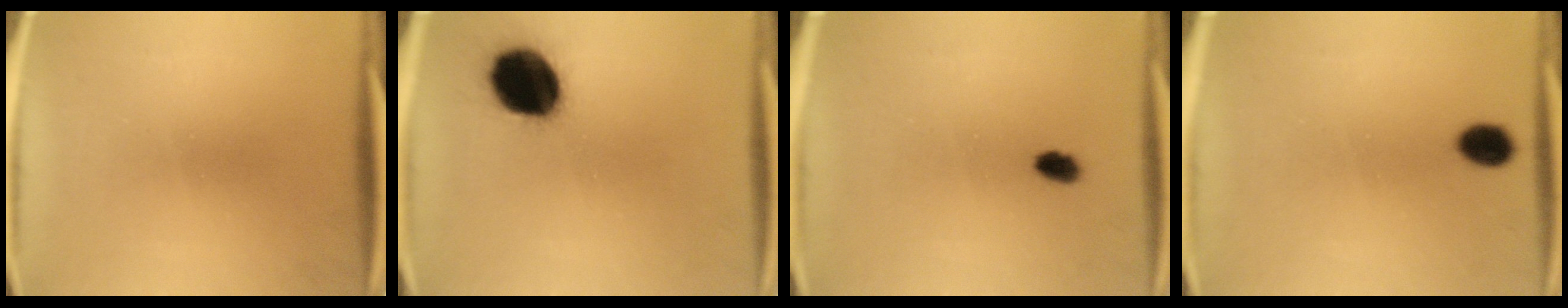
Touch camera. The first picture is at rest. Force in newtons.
{"total": 17.4}
{"total": 2.3}
{"total": 4.6}